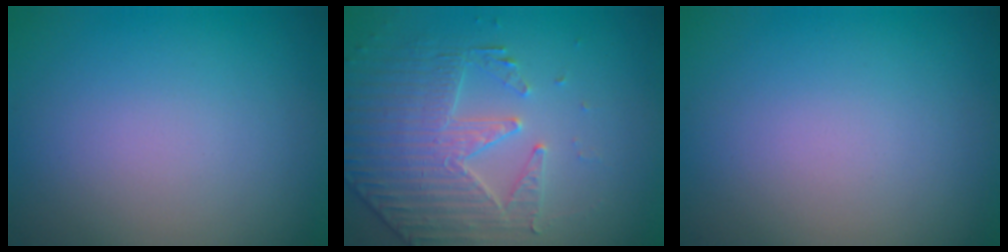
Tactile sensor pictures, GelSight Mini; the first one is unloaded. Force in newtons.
{"total": 4.4, "press": 3.8, "slide": 2.2}
{"total": 0.0}